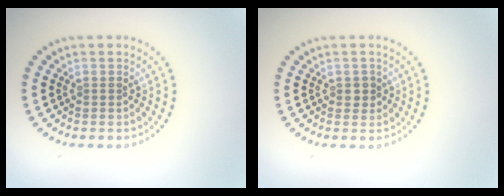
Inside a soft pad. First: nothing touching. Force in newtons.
{"total": 1.0, "press": 1.0, "slide": 0.2}